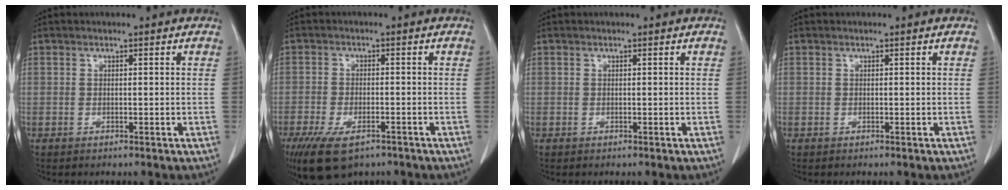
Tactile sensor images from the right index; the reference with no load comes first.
{"total": 9.8, "force": [-6.4, 4.2, 6.2], "torque": [-0.118, -0.016, -0.103]}
{"total": 0.0}
{"total": 0.0}